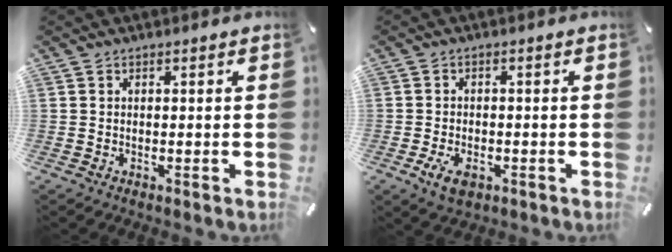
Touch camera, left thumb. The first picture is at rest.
{"total": 4.1, "force": [-1.8, 2.5, 2.7], "torque": [-0.066, 0.001, -0.035]}